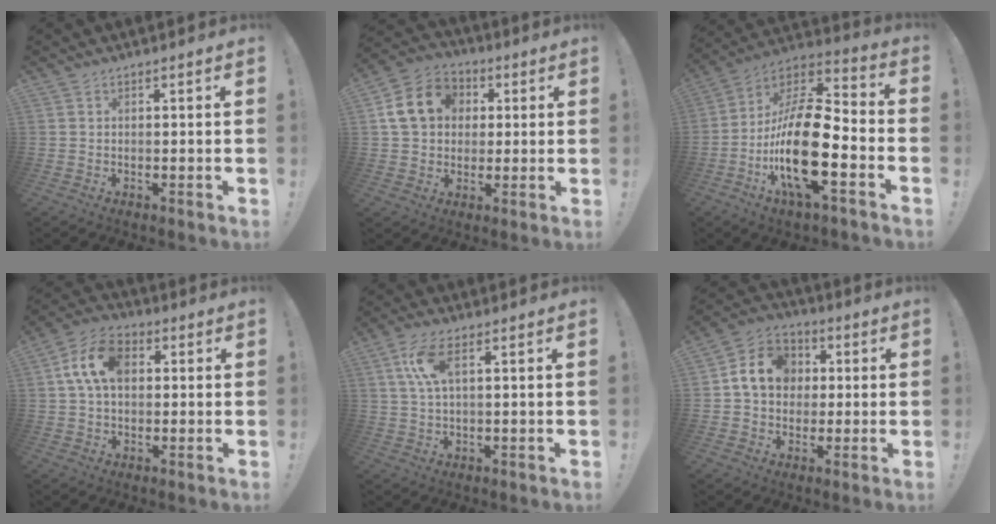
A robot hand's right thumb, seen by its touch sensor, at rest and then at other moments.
{"total": 13.9, "force": [3.3, 11.6, 7.0], "torque": [-0.104, 0.011, 0.071]}
{"total": 23.4, "force": [-6.8, 8.3, 20.8], "torque": [-0.406, 0.029, -0.115]}
{"total": 12.1, "force": [2.6, 8.0, 8.6], "torque": [-0.146, 0.016, 0.049]}
{"total": 7.5, "force": [2.5, 2.5, 6.5], "torque": [-0.118, 0.000, 0.046]}
{"total": 11.9, "force": [2.2, 10.2, 5.9], "torque": [-0.086, 0.012, 0.048]}